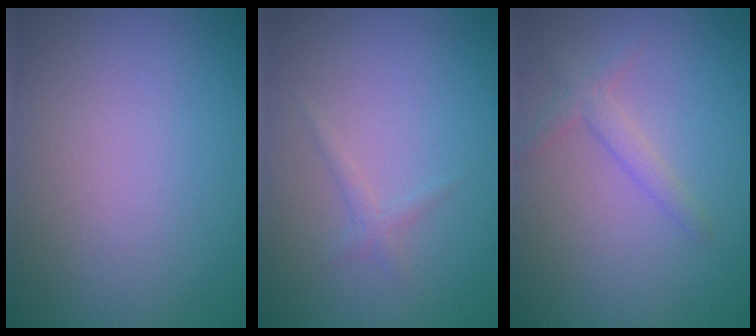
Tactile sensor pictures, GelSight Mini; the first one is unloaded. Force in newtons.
{"total": 0.9, "press": 0.9, "slide": 0.1}
{"total": 1.7, "press": 1.7, "slide": 0.2}